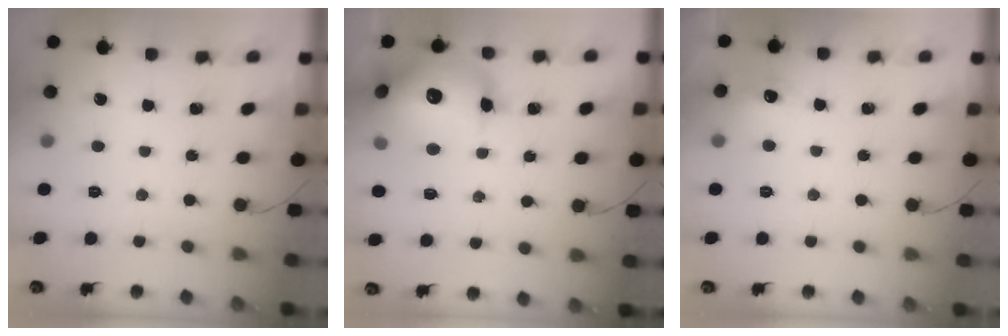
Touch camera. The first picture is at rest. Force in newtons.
{"total": 19.8, "press": 19.5, "slide": 3.6}
{"total": 5.3, "press": 5.0, "slide": 1.8}